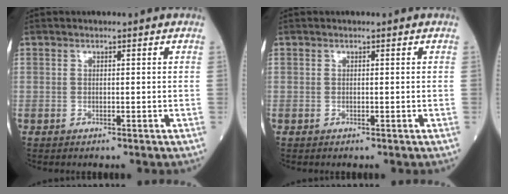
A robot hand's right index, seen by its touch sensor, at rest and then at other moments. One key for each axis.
{"total": 0.0}